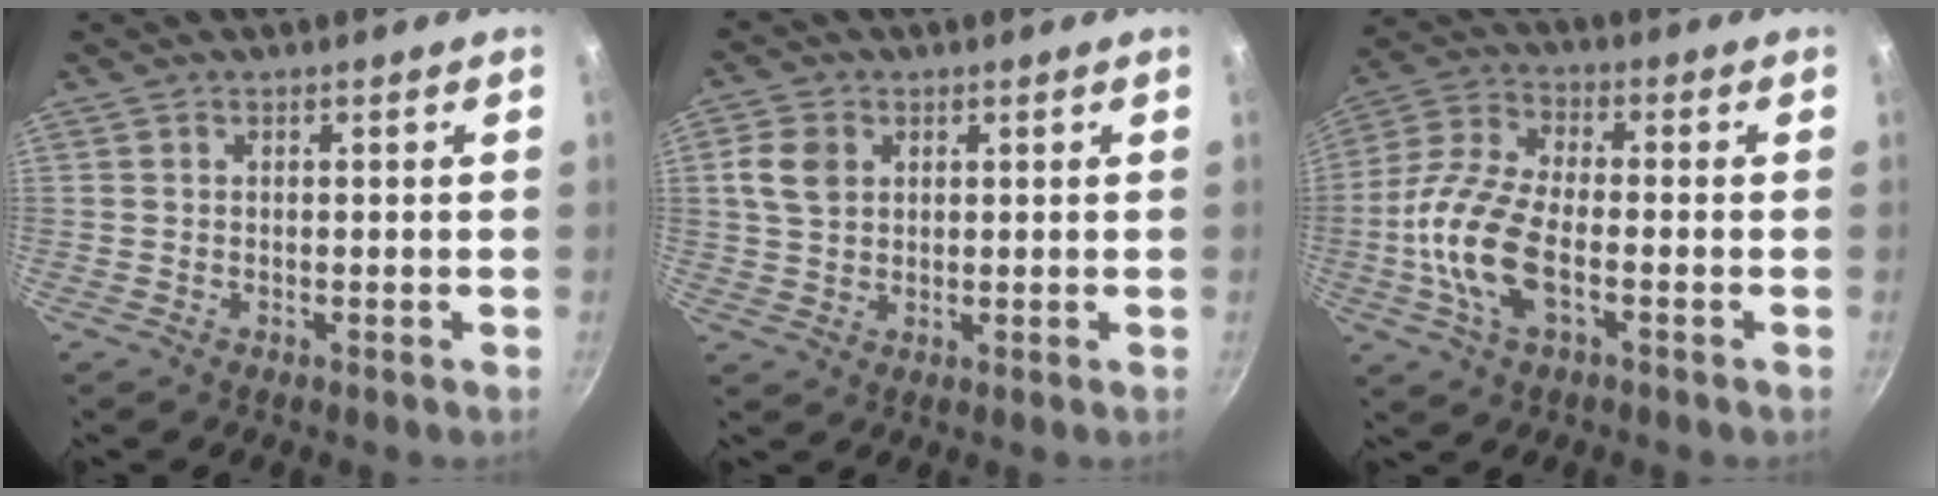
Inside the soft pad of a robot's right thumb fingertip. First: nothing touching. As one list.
[{"total": 5.8, "force": [1.6, 4.5, 3.4], "torque": [-0.054, 0.002, 0.029]}, {"total": 13.6, "force": [-3.2, 6.4, 11.7], "torque": [-0.239, 0.024, -0.078]}]